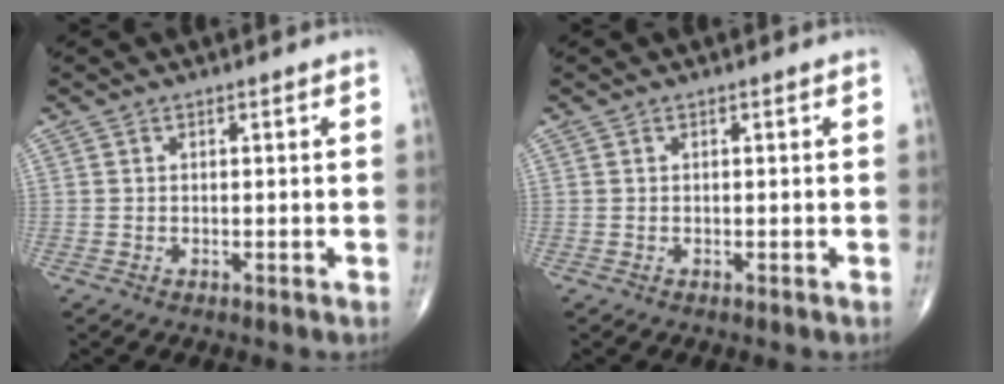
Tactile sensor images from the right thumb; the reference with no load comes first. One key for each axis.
{"total": 0.0}